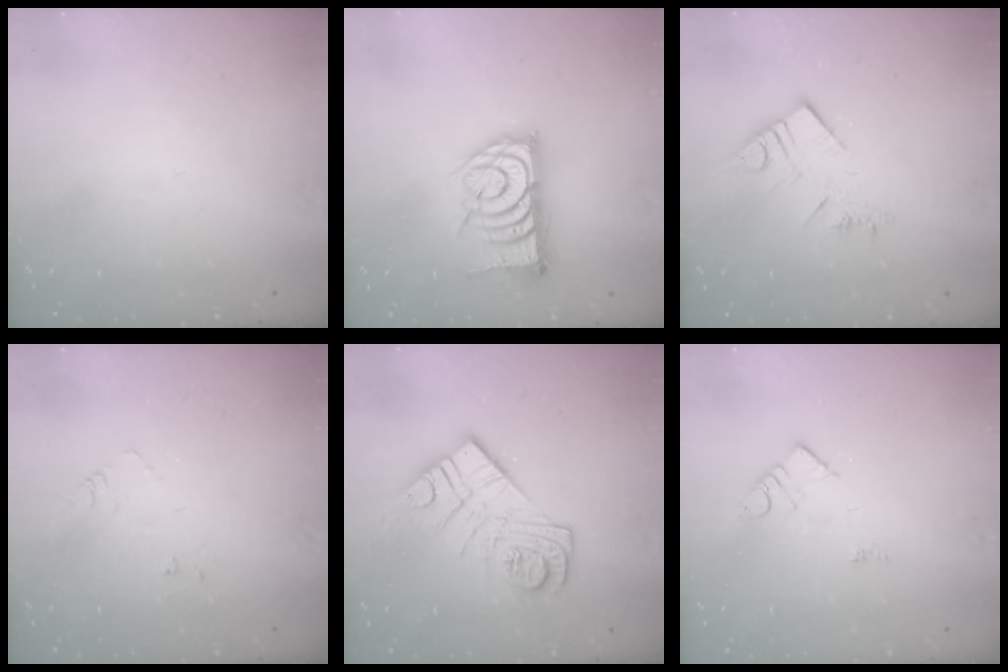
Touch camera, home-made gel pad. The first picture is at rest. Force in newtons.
{"total": 15.6, "press": 15.6, "slide": 0.3}
{"total": 8.9, "press": 8.9, "slide": 0.5}
{"total": 6.0, "press": 6.0, "slide": 0.7}
{"total": 13.9, "press": 13.8, "slide": 1.2}
{"total": 3.6, "press": 3.6, "slide": 0.4}